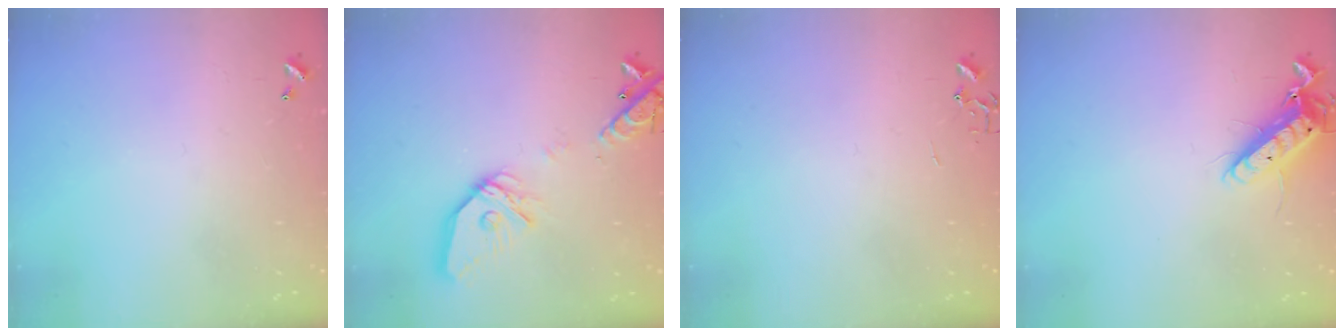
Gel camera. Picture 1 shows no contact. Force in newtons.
{"total": 17.0, "press": 16.8, "slide": 2.6}
{"total": 0.0}
{"total": 12.3, "press": 12.2, "slide": 1.7}